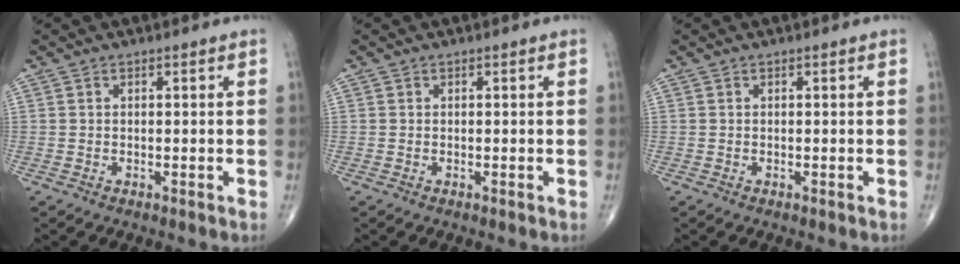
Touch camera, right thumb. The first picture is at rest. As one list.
[{"total": 0.0}, {"total": 0.0}]